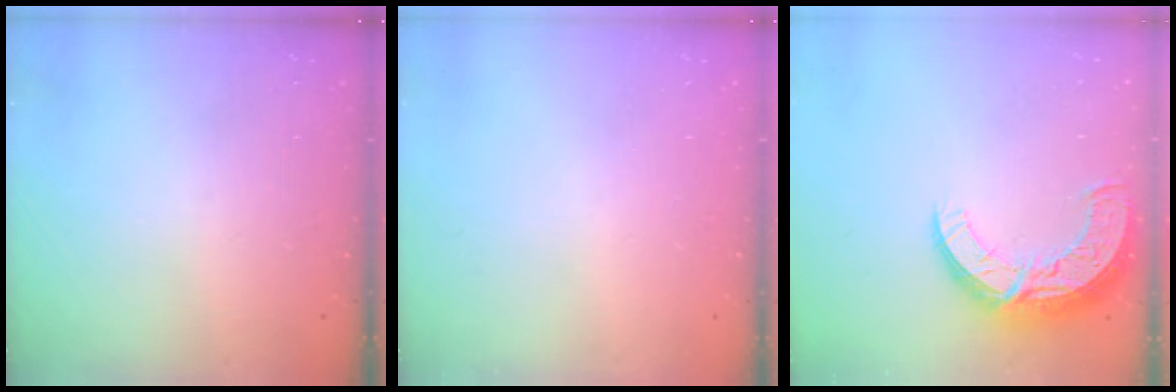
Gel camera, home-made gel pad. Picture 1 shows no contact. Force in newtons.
{"total": 0.0}
{"total": 13.9, "press": 13.9, "slide": 1.3}